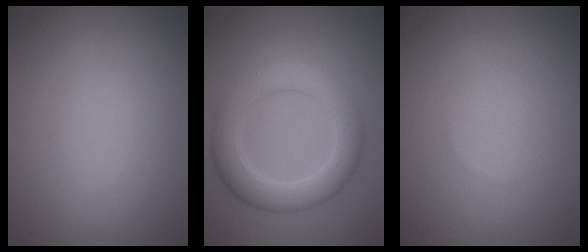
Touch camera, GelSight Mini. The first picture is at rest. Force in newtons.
{"total": 5.1, "press": 5.1, "slide": 0.1}
{"total": 0.0}